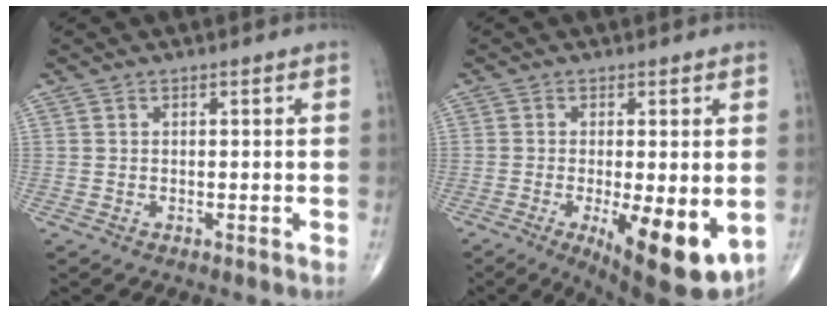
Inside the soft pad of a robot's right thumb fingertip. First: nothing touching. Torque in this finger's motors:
{"motor_torque": [1.64, 1.68, 0.65, -0.70, 0.38]}